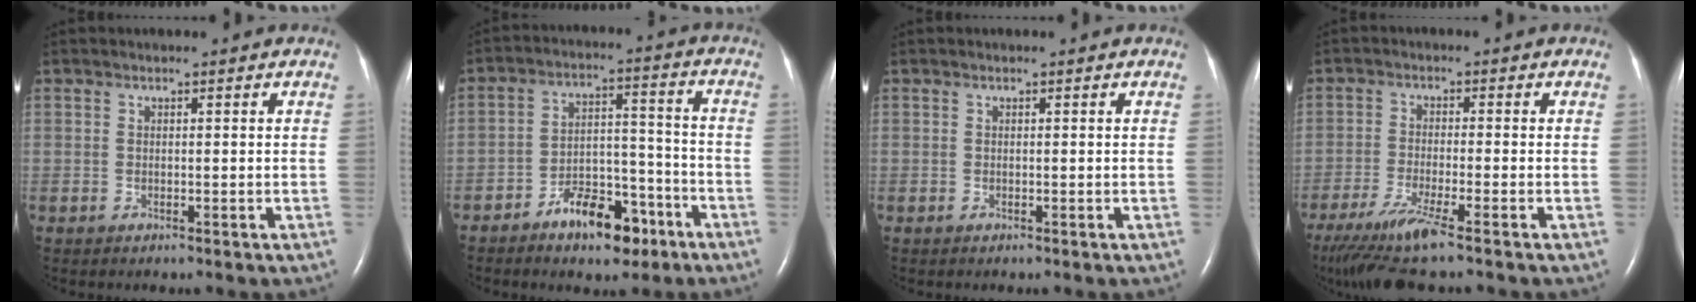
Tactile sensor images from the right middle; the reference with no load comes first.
{"total": 9.6, "force": [-6.2, 4.3, 5.8], "torque": [-0.095, 0.022, -0.098]}
{"total": 0.0}
{"total": 9.4, "force": [-6.9, -0.5, 6.4], "torque": [-0.119, -0.034, -0.120]}